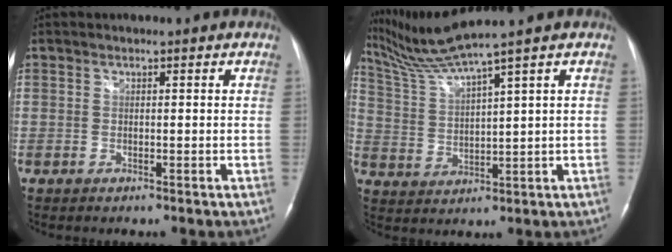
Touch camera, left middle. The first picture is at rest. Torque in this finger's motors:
{"motor_torque": [0.02, 0.08, 0.05, 0.05]}